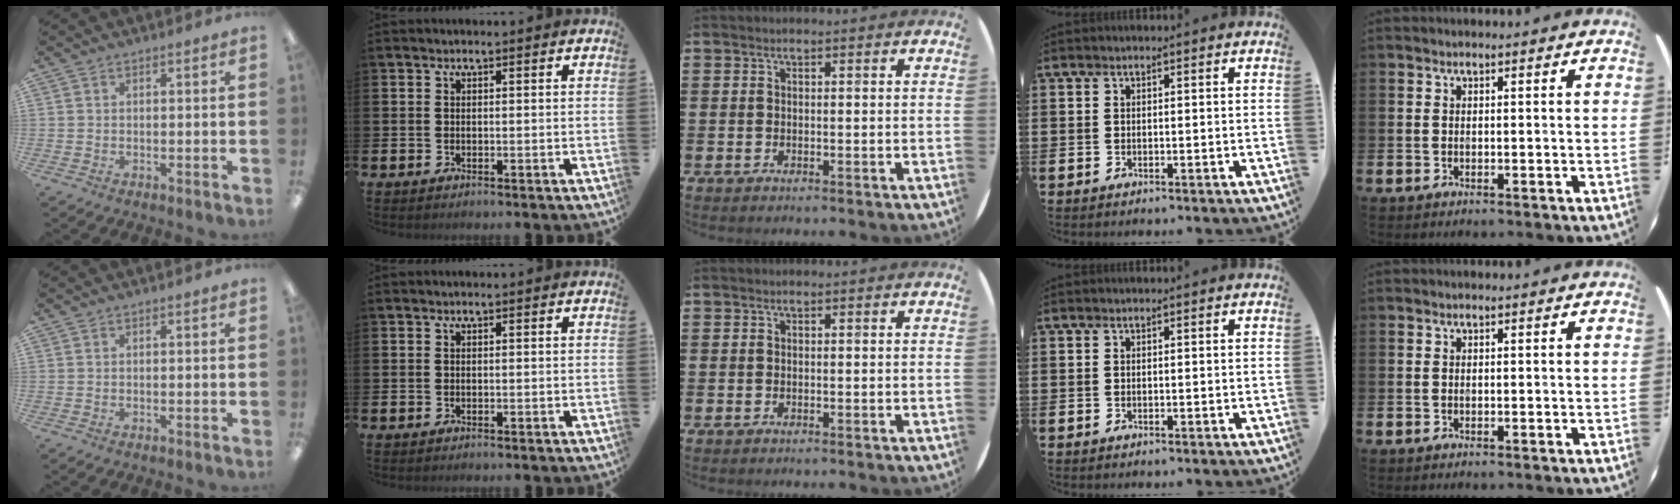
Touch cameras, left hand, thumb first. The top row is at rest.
{}